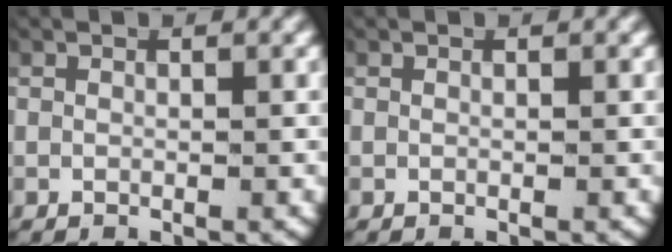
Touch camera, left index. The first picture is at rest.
{"total": 0.0}